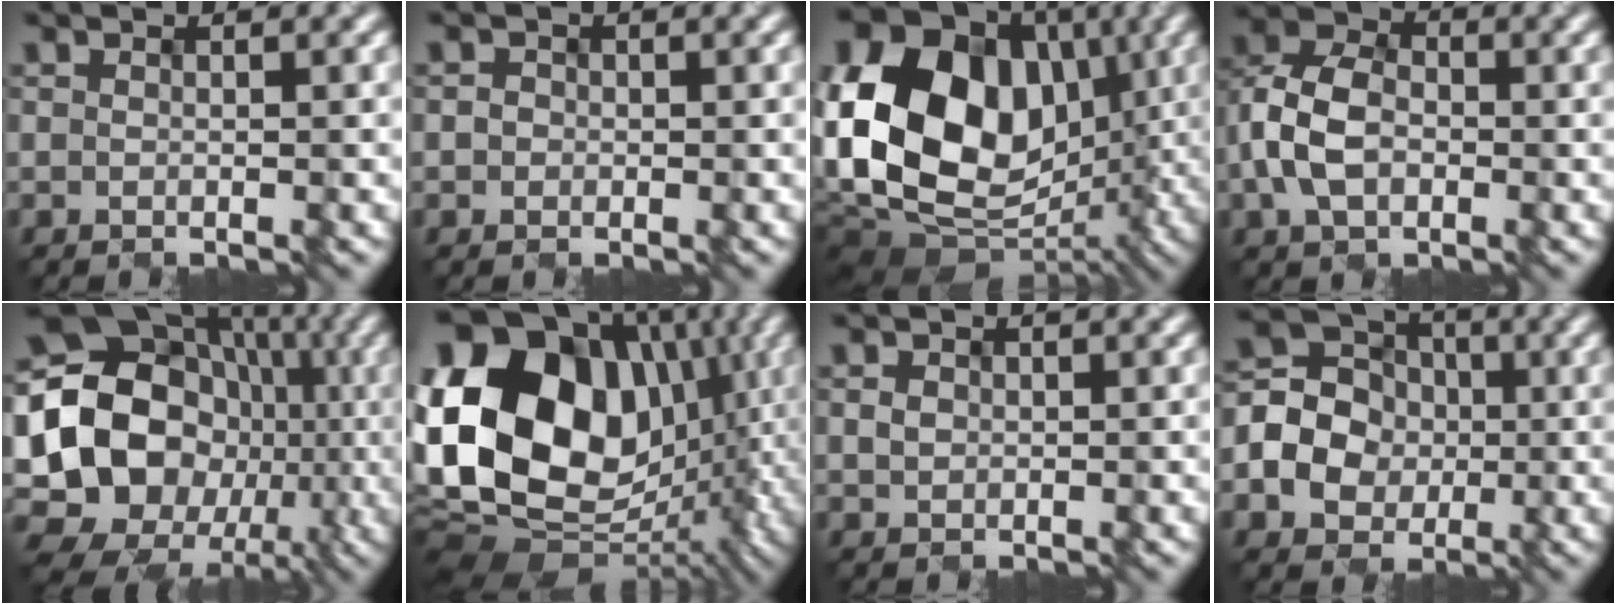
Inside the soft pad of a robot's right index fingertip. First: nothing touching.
{"total": 0.9, "force": [-0.5, 0.7, -0.1], "torque": [0.002, 0.001, -0.008]}
{"total": 18.8, "force": [0.2, 14.3, 12.1], "torque": [-0.206, 0.034, 0.001]}
{"total": 6.0, "force": [-1.2, 4.4, 4.0], "torque": [-0.088, 0.007, -0.031]}
{"total": 20.8, "force": [-4.0, 17.9, 9.8], "torque": [-0.168, 0.013, -0.105]}
{"total": 19.6, "force": [2.3, 15.0, 12.3], "torque": [-0.249, 0.016, 0.057]}
{"total": 0.7, "force": [-0.2, 0.7, 0.1], "torque": [-0.003, -0.001, 0.002]}
{"total": 7.0, "force": [-1.4, 6.2, 2.8], "torque": [-0.062, 0.008, -0.044]}